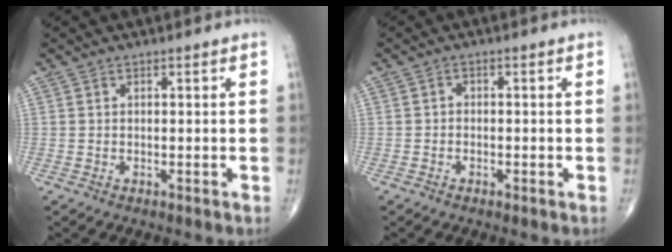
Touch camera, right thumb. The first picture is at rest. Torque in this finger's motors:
{"motor_torque": [1.94, 3.06, -0.13, -0.10, -0.03]}